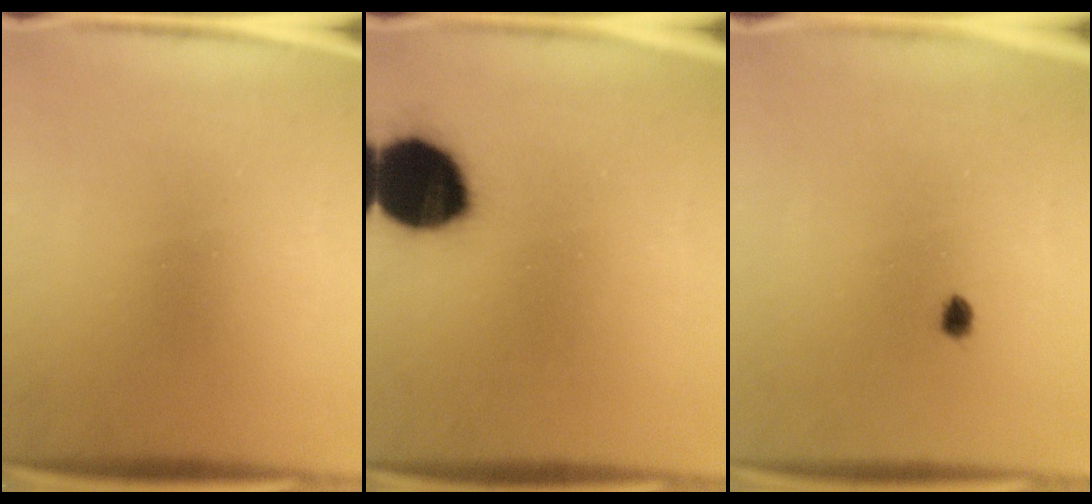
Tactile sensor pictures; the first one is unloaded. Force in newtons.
{"total": 18.2}
{"total": 1.4}